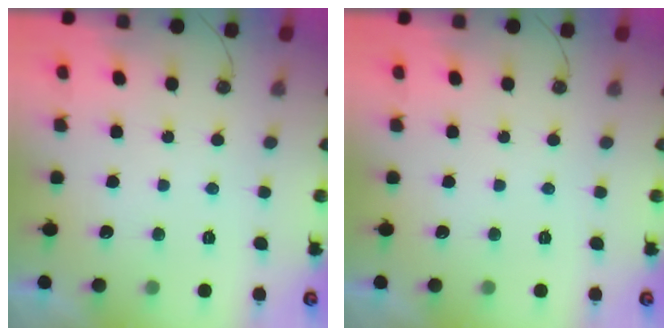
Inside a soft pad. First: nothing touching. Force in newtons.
{"total": 0.0}